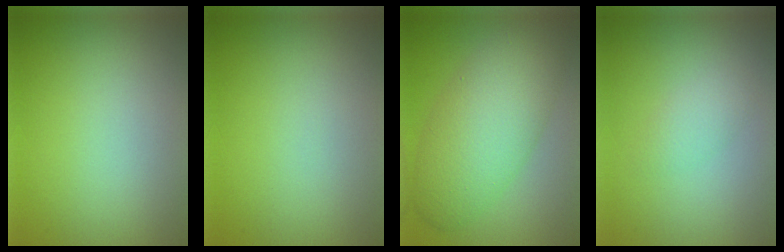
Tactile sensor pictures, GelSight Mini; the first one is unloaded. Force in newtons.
{"total": 0.0}
{"total": 7.0, "press": 7.0, "slide": 0.3}
{"total": 1.3, "press": 1.3, "slide": 0.1}